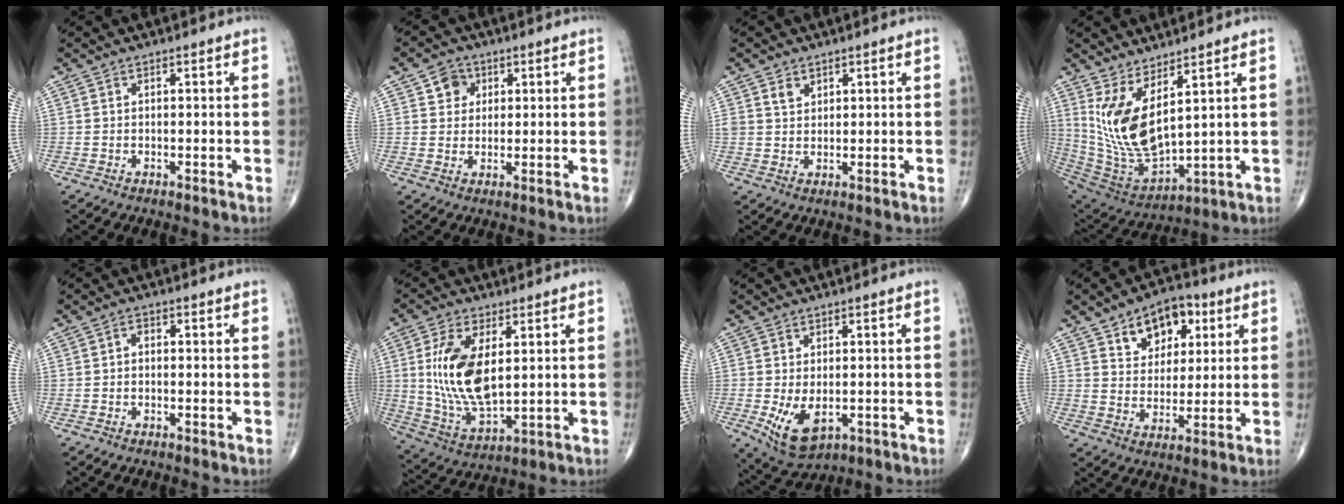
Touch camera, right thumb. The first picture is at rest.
{"total": 4.4, "force": [1.7, 3.8, 1.4], "torque": [-0.002, -0.004, 0.027]}
{"total": 2.6, "force": [1.5, 1.9, 0.9], "torque": [-0.002, -0.011, 0.030]}
{"total": 14.2, "force": [5.7, 5.5, 11.8], "torque": [-0.233, -0.052, 0.139]}
{"total": 1.5, "force": [-0.2, 1.0, 1.1], "torque": [-0.007, 0.009, -0.009]}
{"total": 15.0, "force": [2.7, 7.5, 12.7], "torque": [-0.245, -0.019, 0.063]}
{"total": 7.9, "force": [-1.8, 4.8, 6.1], "torque": [-0.106, -0.013, -0.014]}
{"total": 11.3, "force": [5.3, 7.6, 6.5], "torque": [-0.056, -0.015, 0.083]}